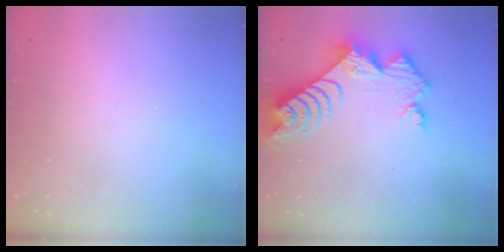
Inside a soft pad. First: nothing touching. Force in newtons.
{"total": 11.2, "press": 11.1, "slide": 0.9}